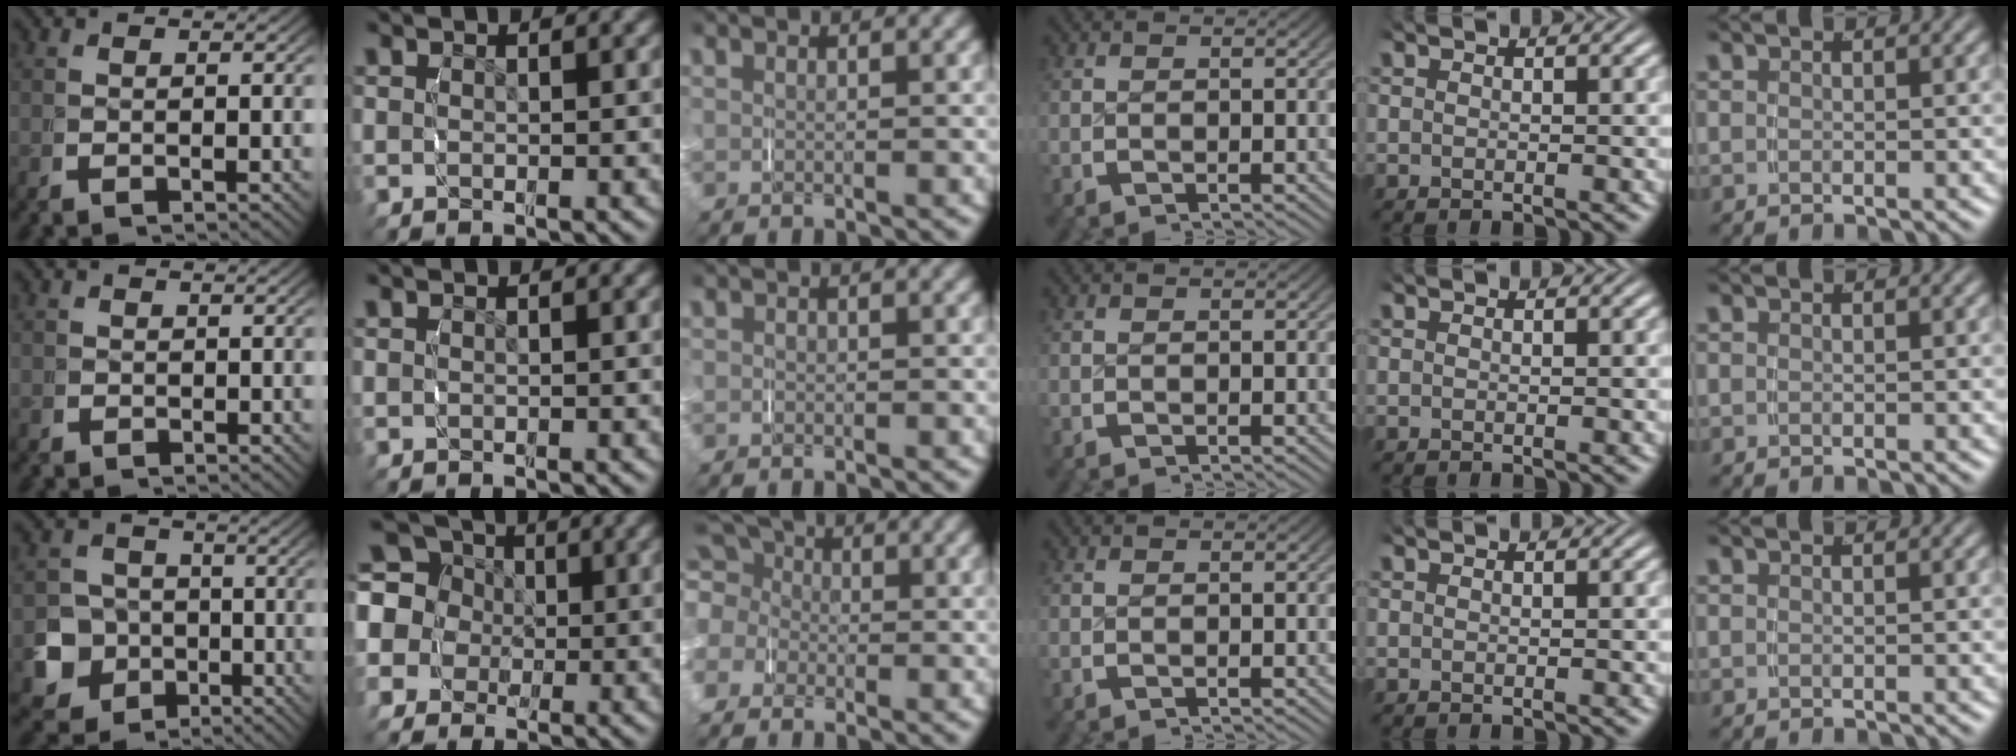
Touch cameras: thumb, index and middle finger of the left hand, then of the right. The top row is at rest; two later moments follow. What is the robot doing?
{"motion": "grasp_and_lifting", "object": "knife"}